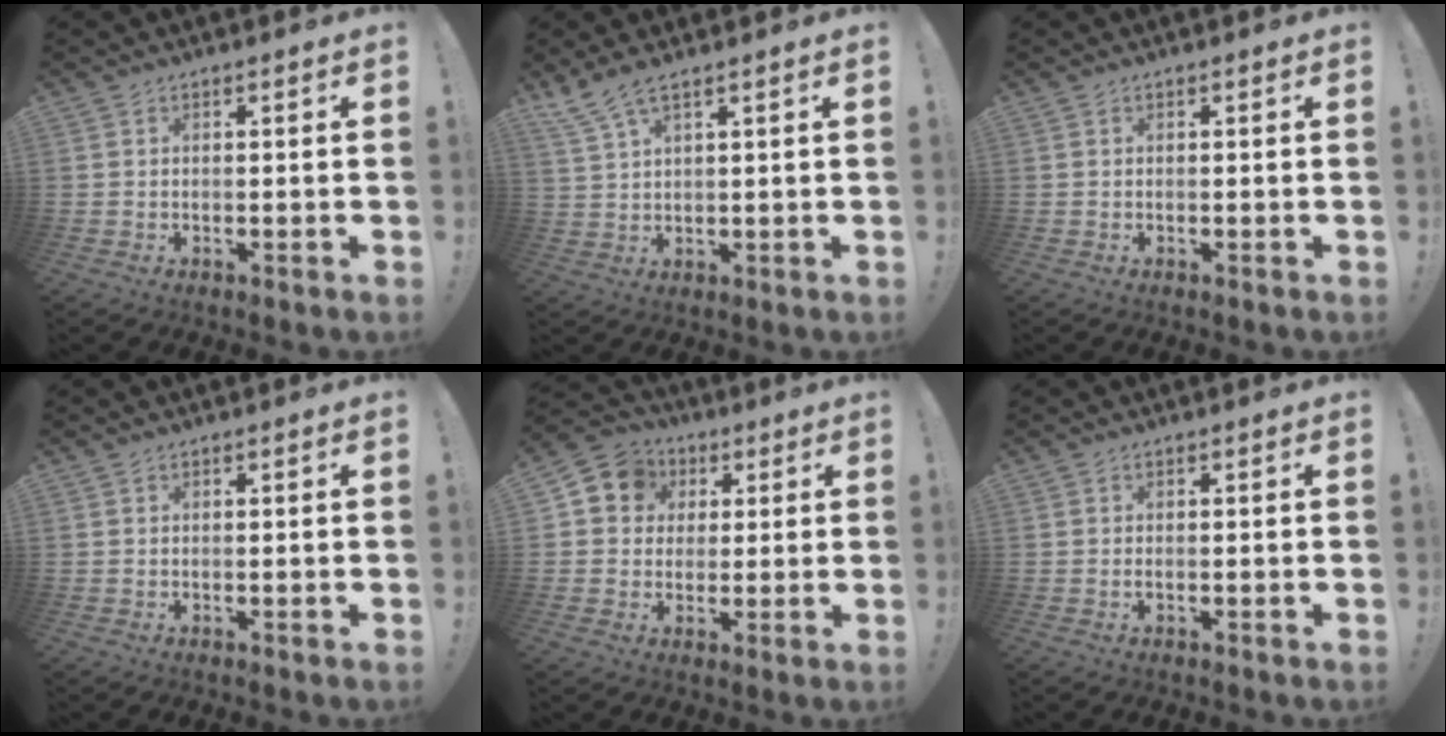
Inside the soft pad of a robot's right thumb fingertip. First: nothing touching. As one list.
[{"total": 5.1, "force": [4.0, 0.4, 3.1], "torque": [-0.075, -0.015, 0.076]}, {"total": 0.0}, {"total": 0.0}, {"total": 9.0, "force": [2.1, 8.2, 3.0], "torque": [-0.039, 0.001, 0.043]}, {"total": 0.5, "force": [-0.1, 0.1, 0.5], "torque": [-0.005, -0.003, -0.004]}]